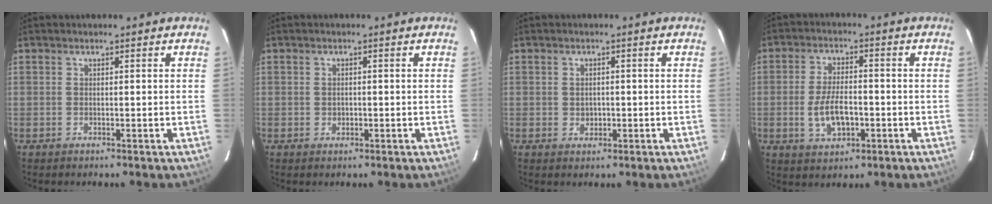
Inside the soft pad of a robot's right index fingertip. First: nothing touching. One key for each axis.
{"total": 1.1, "fx": -0.2, "fy": 1.0, "fz": 0.5, "tx": -0.007, "ty": 0.001, "tz": -0.003}
{"total": 2.0, "fx": -0.2, "fy": 1.7, "fz": 1.0, "tx": -0.015, "ty": 0.002, "tz": -0.002}
{"total": 7.7, "fx": -2.1, "fy": 3.7, "fz": 6.4, "tx": -0.132, "ty": -0.003, "tz": -0.032}